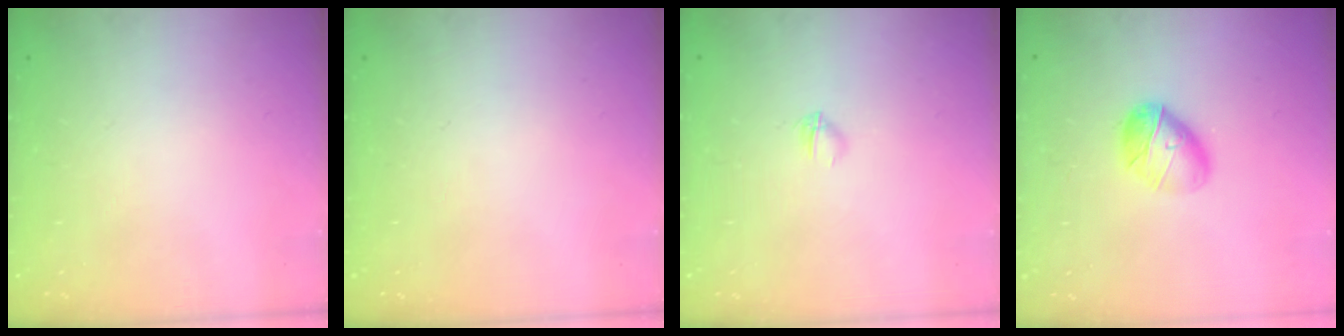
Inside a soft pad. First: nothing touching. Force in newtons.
{"total": 0.0}
{"total": 2.3, "press": 2.2, "slide": 0.8}
{"total": 9.9, "press": 9.9, "slide": 0.6}